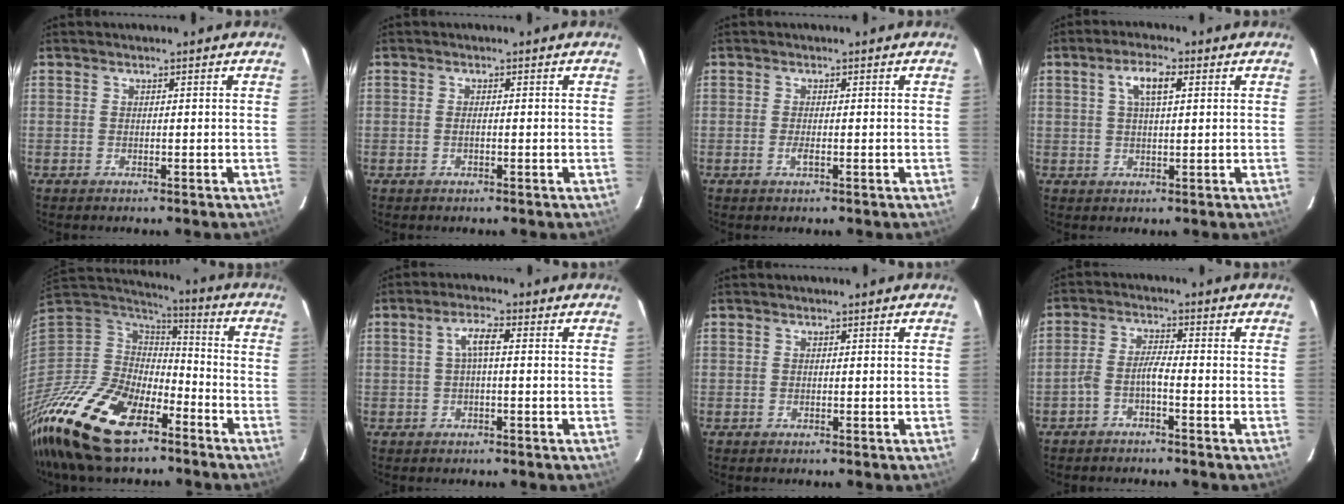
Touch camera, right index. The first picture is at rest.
{"total": 0.8, "force": [-0.2, 0.3, 0.7], "torque": [-0.015, 0.001, -0.004]}
{"total": 1.2, "force": [-0.4, 0.2, 1.1], "torque": [-0.022, -0.004, -0.008]}
{"total": 4.8, "force": [1.7, 1.6, 4.2], "torque": [-0.078, 0.011, 0.032]}
{"total": 25.0, "force": [-17.2, 11.6, 14.0], "torque": [-0.322, -0.035, -0.303]}
{"total": 3.2, "force": [0.1, 0.7, 3.2], "torque": [-0.063, 0.009, 0.003]}
{"total": 0.0}
{"total": 3.3, "force": [-2.0, 0.4, 2.6], "torque": [-0.065, 0.012, -0.042]}